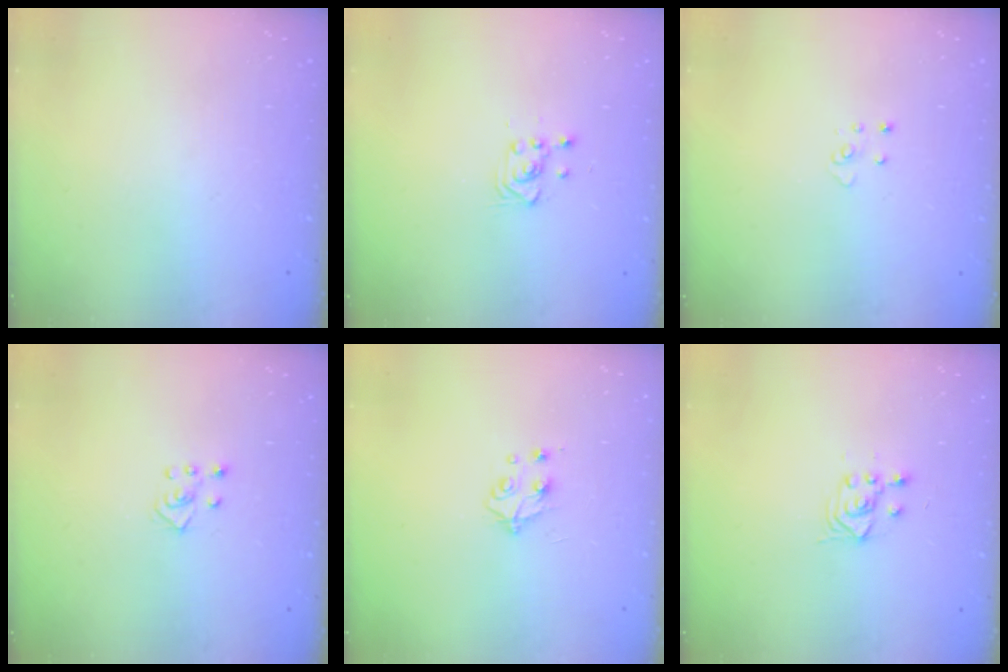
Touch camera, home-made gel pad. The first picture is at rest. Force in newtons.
{"total": 3.6, "press": 3.5, "slide": 0.8}
{"total": 3.7, "press": 3.7, "slide": 0.3}
{"total": 3.1, "press": 3.1, "slide": 0.4}
{"total": 4.9, "press": 4.9, "slide": 0.7}
{"total": 3.0, "press": 2.6, "slide": 1.3}